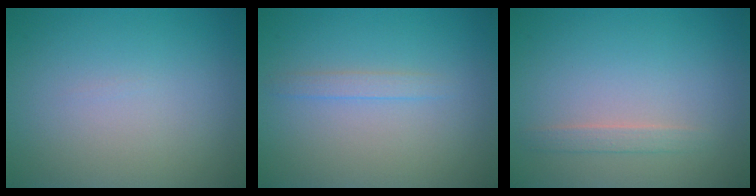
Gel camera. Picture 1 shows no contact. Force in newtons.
{"total": 1.1, "press": 1.1, "slide": 0.0}
{"total": 1.2, "press": 1.2, "slide": 0.1}